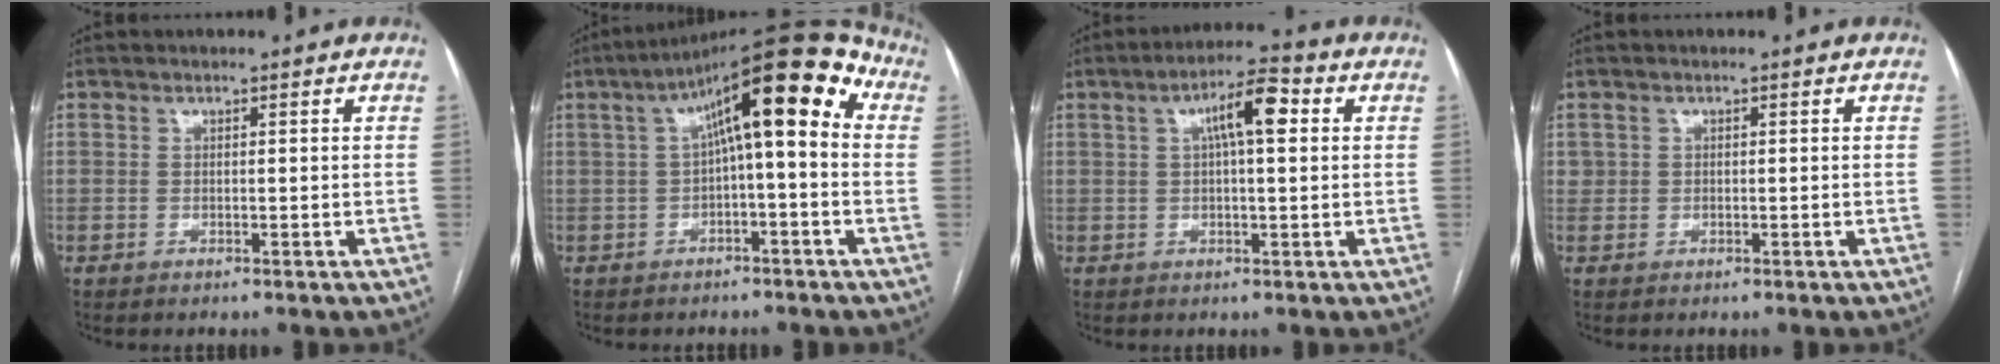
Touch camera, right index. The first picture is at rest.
{"total": 14.9, "force": [3.1, 3.3, 14.2], "torque": [-0.205, 0.063, 0.038]}
{"total": 7.2, "force": [2.1, 1.5, 6.8], "torque": [-0.116, 0.025, 0.030]}
{"total": 1.2, "force": [0.4, 1.1, 0.1], "torque": [0.010, 0.006, 0.004]}